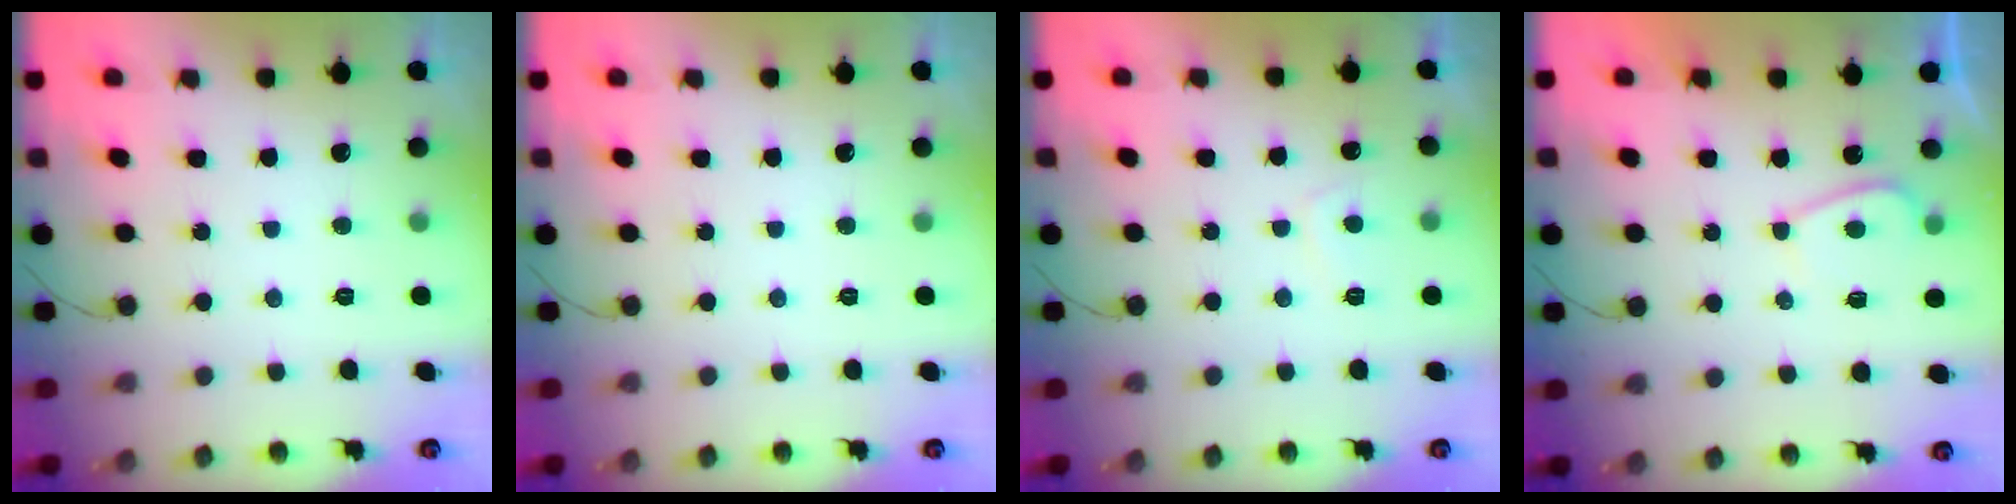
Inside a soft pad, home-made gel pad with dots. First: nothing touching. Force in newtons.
{"total": 0.0}
{"total": 2.3, "press": 2.2, "slide": 0.6}
{"total": 3.5, "press": 3.3, "slide": 0.9}